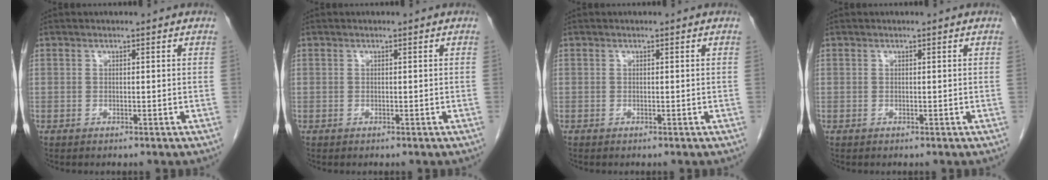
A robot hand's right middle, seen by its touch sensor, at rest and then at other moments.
{"total": 0.0}
{"total": 0.0}
{"total": 0.0}